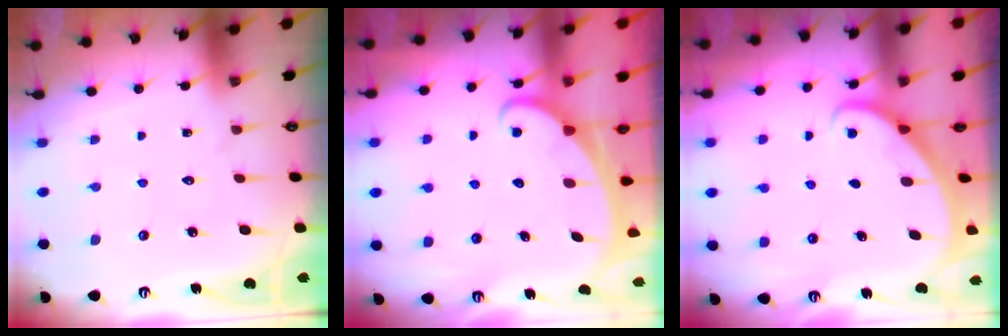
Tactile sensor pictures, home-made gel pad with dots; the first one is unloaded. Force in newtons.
{"total": 2.0, "press": 2.0, "slide": 0.1}
{"total": 2.0, "press": 2.0, "slide": 0.1}